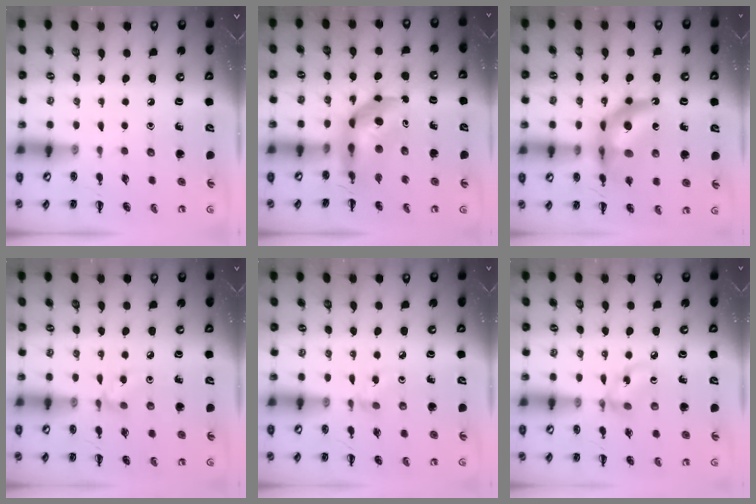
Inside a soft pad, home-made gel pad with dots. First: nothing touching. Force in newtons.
{"total": 6.9, "press": 6.6, "slide": 1.9}
{"total": 13.5, "press": 12.9, "slide": 4.0}
{"total": 3.4, "press": 3.2, "slide": 1.1}
{"total": 2.9, "press": 2.7, "slide": 1.0}
{"total": 5.6, "press": 5.6, "slide": 0.5}